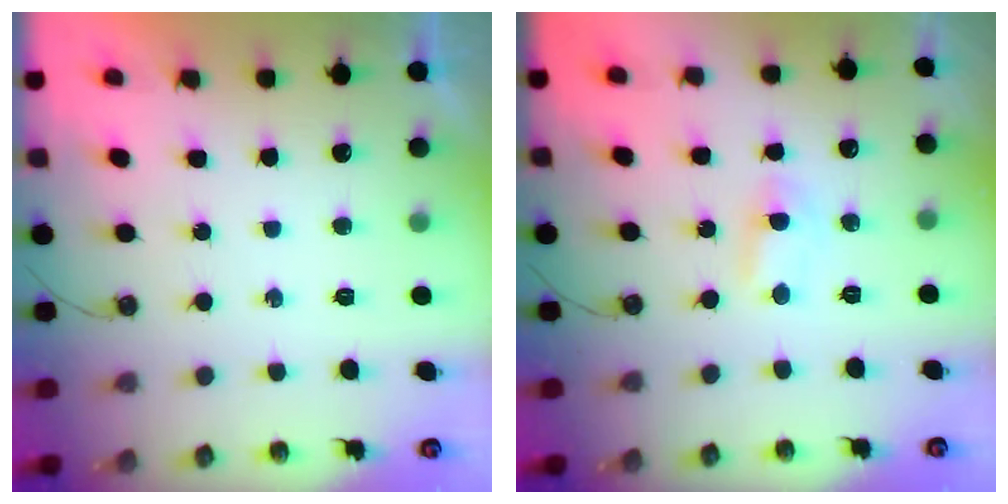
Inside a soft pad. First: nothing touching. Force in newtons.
{"total": 2.0, "press": 1.9, "slide": 0.7}